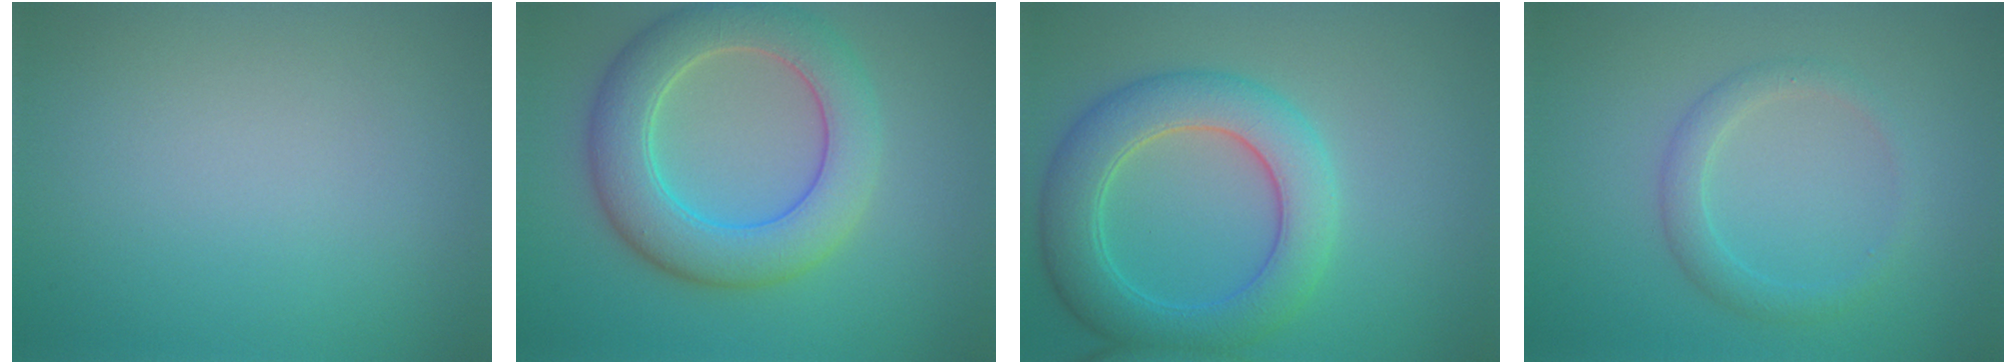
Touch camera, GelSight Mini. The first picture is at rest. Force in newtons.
{"total": 7.3, "press": 7.3, "slide": 0.1}
{"total": 6.3, "press": 6.3, "slide": 0.5}
{"total": 2.1, "press": 2.1, "slide": 0.1}